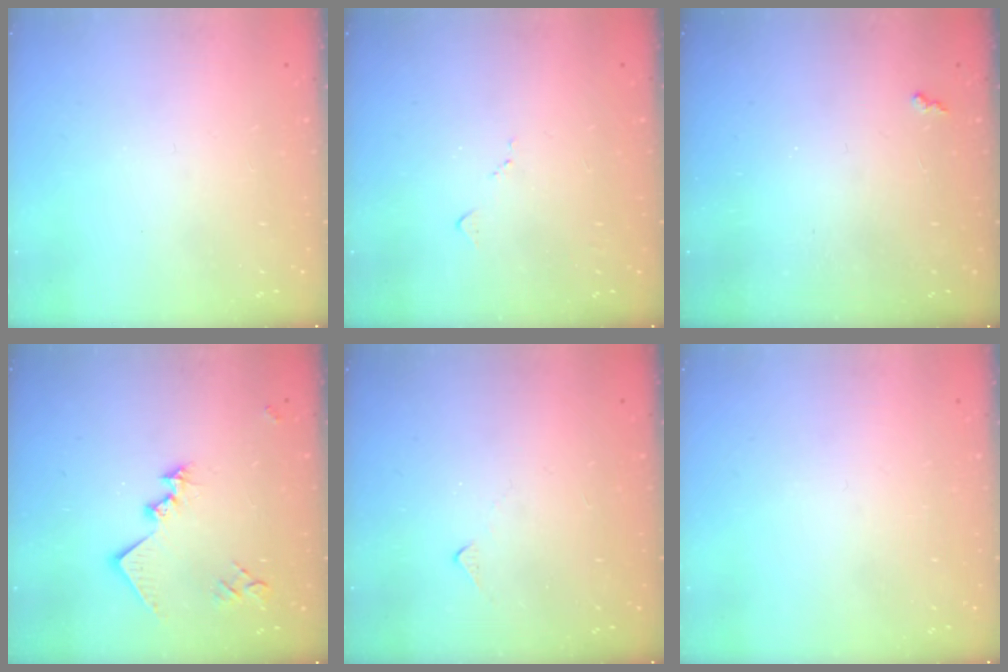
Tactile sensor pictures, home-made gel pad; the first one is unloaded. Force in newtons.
{"total": 5.6, "press": 5.5, "slide": 0.9}
{"total": 1.9, "press": 1.9, "slide": 0.5}
{"total": 14.1, "press": 14.1, "slide": 0.4}
{"total": 4.6, "press": 4.6, "slide": 0.6}
{"total": 0.0}